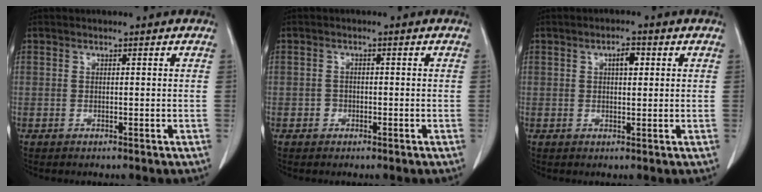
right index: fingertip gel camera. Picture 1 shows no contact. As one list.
[{"total": 1.1, "force": [-0.5, 0.9, 0.2], "torque": [-0.001, 0.005, -0.011]}, {"total": 2.6, "force": [0.9, 1.0, 2.3], "torque": [-0.039, 0.002, 0.013]}]